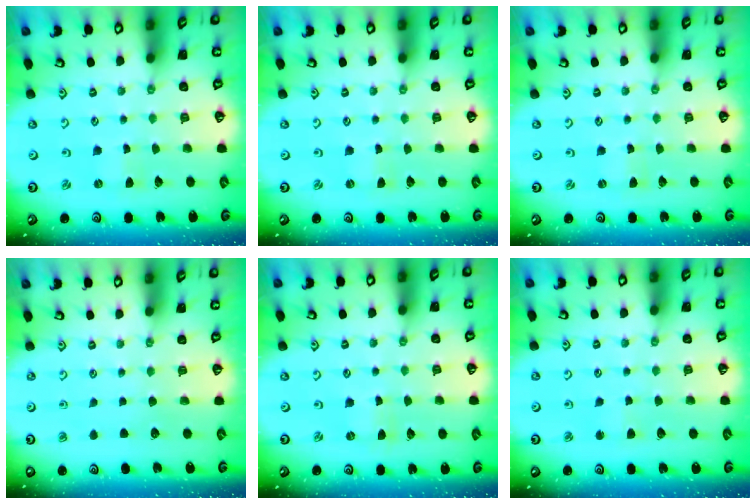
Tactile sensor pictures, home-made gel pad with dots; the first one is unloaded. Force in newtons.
{"total": 0.0}
{"total": 0.0}
{"total": 0.0}
{"total": 0.0}
{"total": 1.8, "press": 1.7, "slide": 0.3}